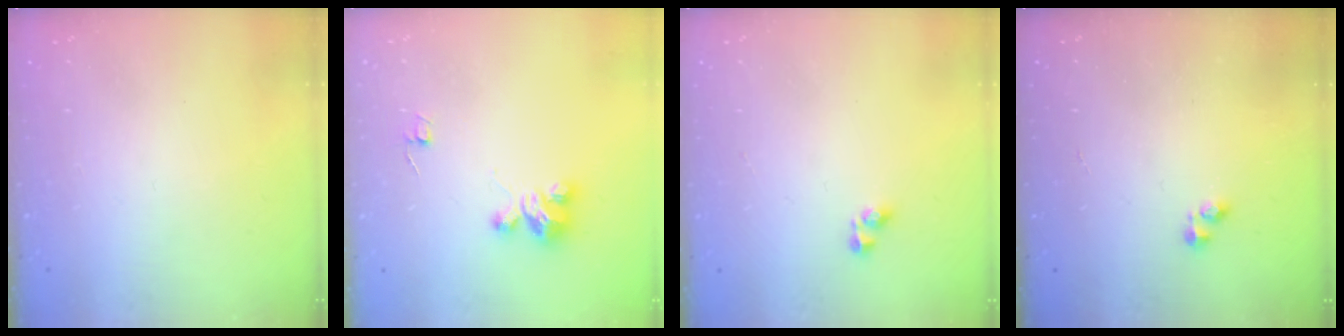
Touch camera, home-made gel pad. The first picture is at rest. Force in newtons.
{"total": 4.0, "press": 4.0, "slide": 0.2}
{"total": 2.9, "press": 2.9, "slide": 0.4}
{"total": 2.3, "press": 2.2, "slide": 0.3}